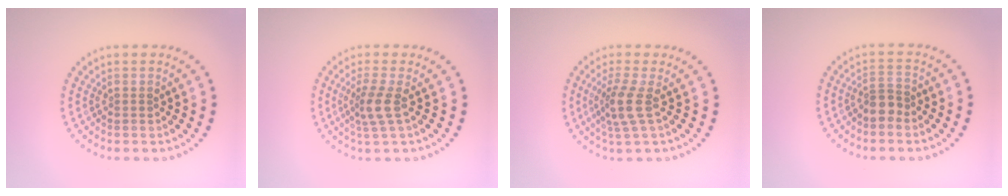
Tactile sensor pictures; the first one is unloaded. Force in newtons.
{"total": 2.4, "press": 1.8, "slide": 1.6}
{"total": 2.7, "press": 2.1, "slide": 1.8}
{"total": 1.9, "press": 1.6, "slide": 1.1}